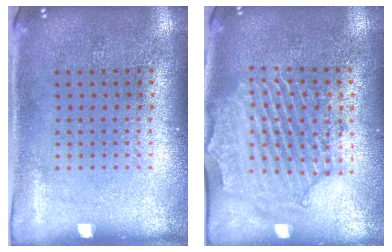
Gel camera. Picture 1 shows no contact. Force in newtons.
{"total": 2.3, "press": 2.1, "slide": 0.7}